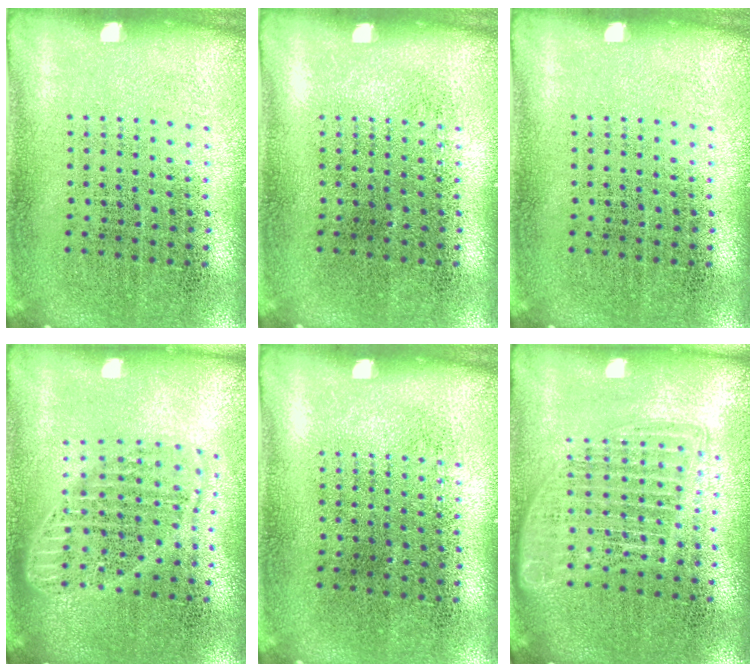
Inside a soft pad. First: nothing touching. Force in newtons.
{"total": 0.0}
{"total": 0.0}
{"total": 1.8, "press": 1.5, "slide": 0.9}
{"total": 0.0}
{"total": 1.7, "press": 1.5, "slide": 0.8}